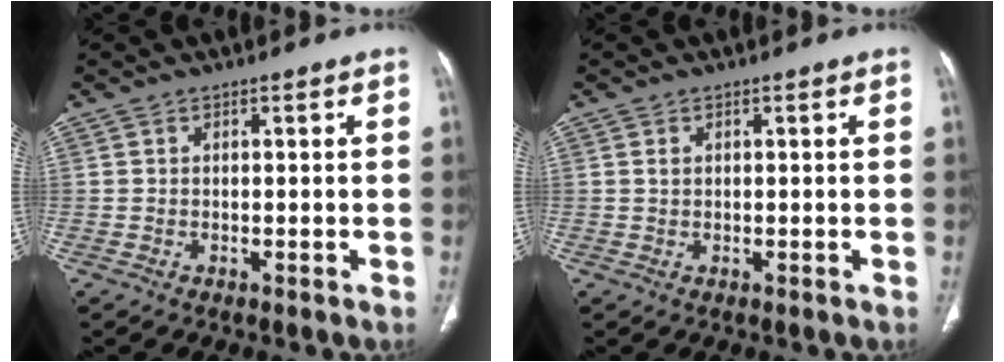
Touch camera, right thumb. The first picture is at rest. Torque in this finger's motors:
{"motor_torque": [-0.01, -0.01, 0.26, -0.25, 0.00]}